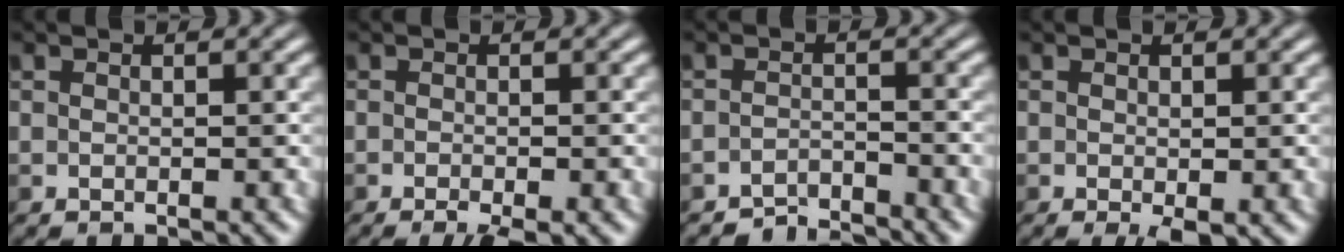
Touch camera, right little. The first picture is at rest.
{"total": 2.1, "force": [-1.3, 0.2, 1.7], "torque": [-0.028, -0.006, -0.021]}
{"total": 3.4, "force": [-3.3, -0.3, -0.7], "torque": [0.010, 0.005, -0.062]}
{"total": 1.7, "force": [-0.5, 0.5, 1.5], "torque": [-0.026, -0.005, -0.006]}